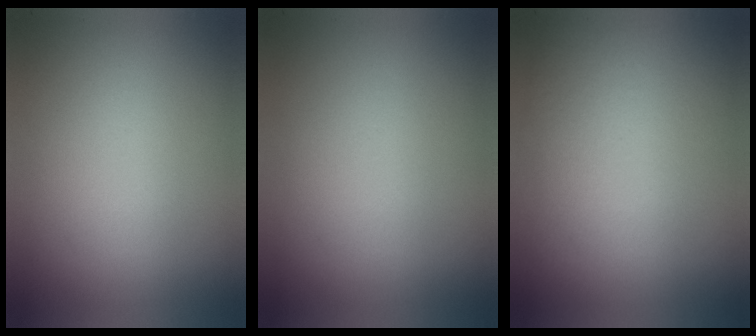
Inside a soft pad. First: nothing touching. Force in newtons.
{"total": 0.0}
{"total": 1.4}